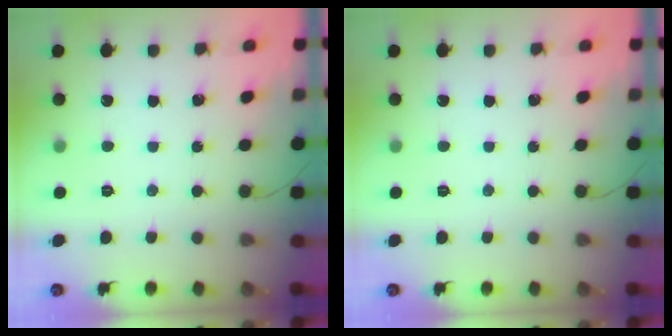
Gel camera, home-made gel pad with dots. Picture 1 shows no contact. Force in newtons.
{"total": 0.0}